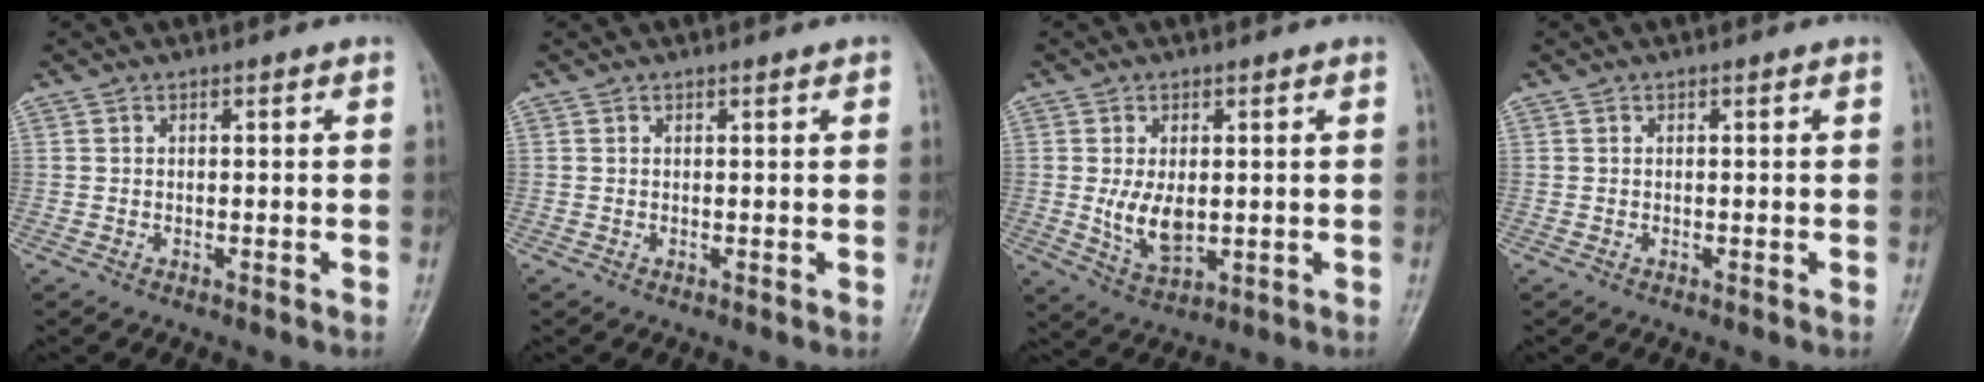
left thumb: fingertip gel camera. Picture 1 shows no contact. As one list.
[{"total": 0.7, "force": [0.5, 0.2, 0.6], "torque": [-0.006, 0.000, 0.004]}, {"total": 6.7, "force": [0.1, 3.9, 5.5], "torque": [-0.091, -0.014, 0.013]}, {"total": 0.0}]